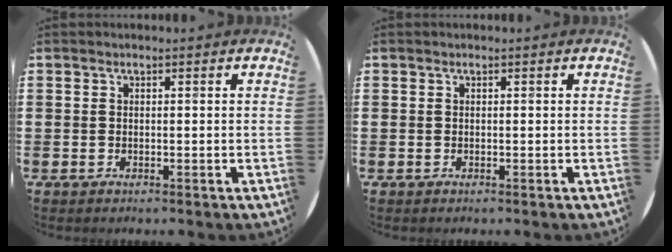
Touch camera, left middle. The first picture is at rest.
{"total": 0.0}